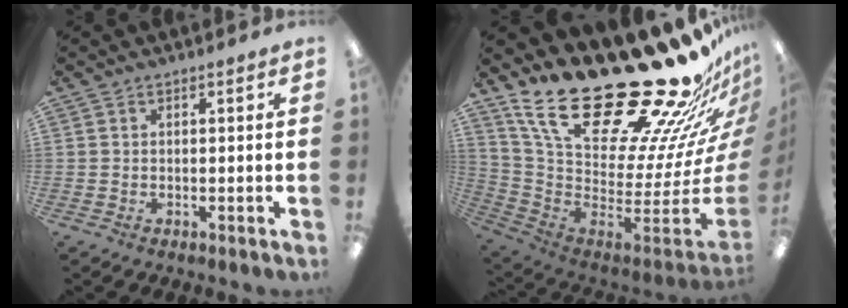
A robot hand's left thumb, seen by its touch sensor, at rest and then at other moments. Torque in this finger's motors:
{"motor_torque": [3.87, 1.14, 1.60, -1.17, 0.40]}